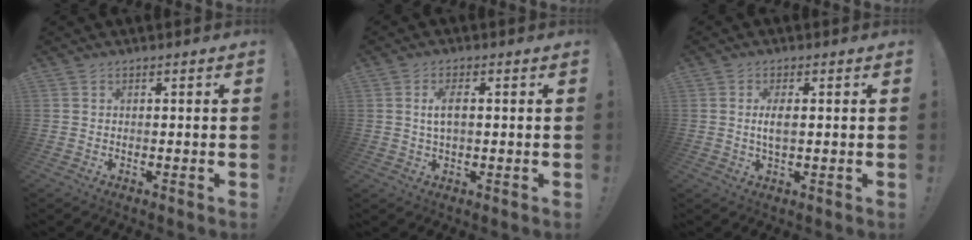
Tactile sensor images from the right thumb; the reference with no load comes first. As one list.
[{"total": 4.3, "force": [0.7, 1.8, 3.8], "torque": [-0.060, 0.000, 0.008]}, {"total": 3.9, "force": [0.3, 1.4, 3.7], "torque": [-0.062, -0.006, 0.000]}]